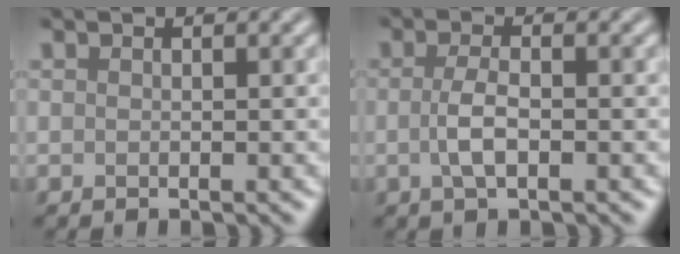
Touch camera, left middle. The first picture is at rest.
{"total": 2.3, "force": [-0.4, 0.8, 2.1], "torque": [-0.048, 0.002, -0.011]}